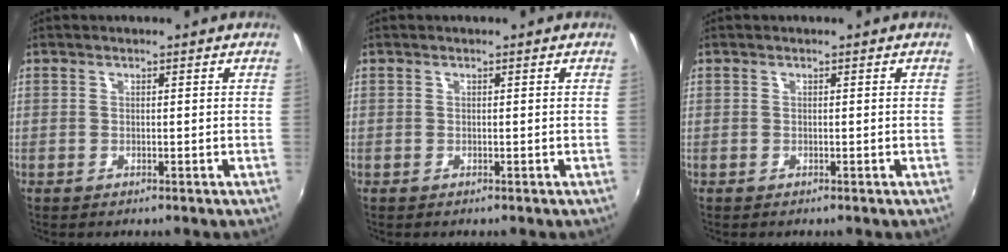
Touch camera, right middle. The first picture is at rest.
{"total": 0.0}
{"total": 0.0}